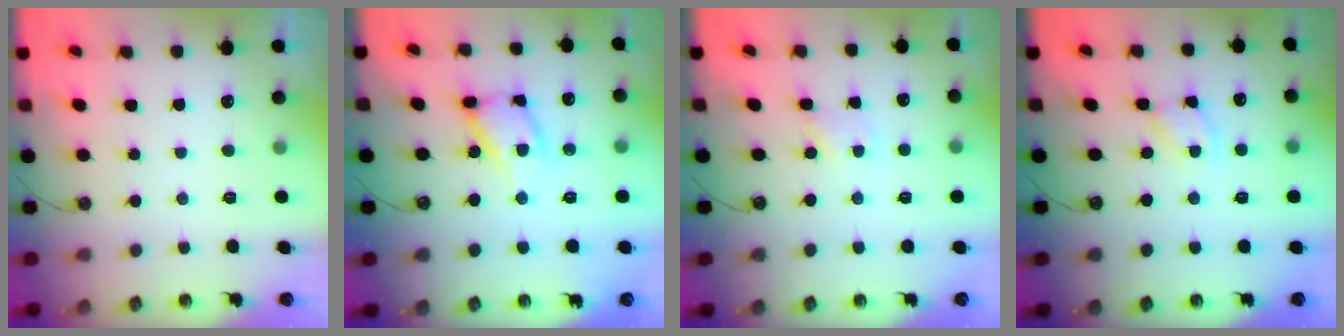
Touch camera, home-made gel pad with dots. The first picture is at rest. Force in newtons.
{"total": 13.3, "press": 13.3, "slide": 1.2}
{"total": 1.1, "press": 1.1, "slide": 0.2}
{"total": 2.1, "press": 2.1, "slide": 0.4}